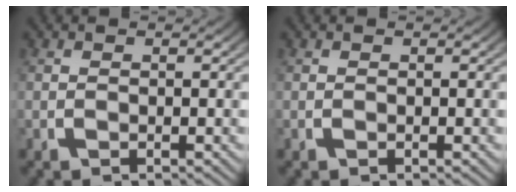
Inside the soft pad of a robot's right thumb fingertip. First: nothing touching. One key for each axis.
{"total": 0.0}